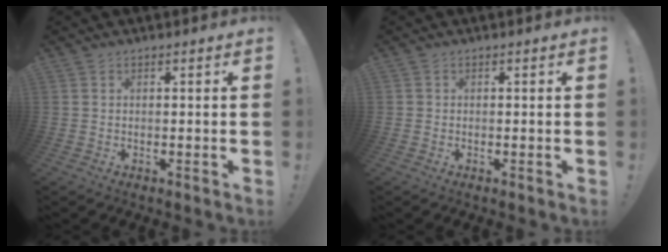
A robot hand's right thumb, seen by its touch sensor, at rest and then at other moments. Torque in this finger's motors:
{"motor_torque": [-0.01, 0.13, -0.09, 0.01, 0.00]}